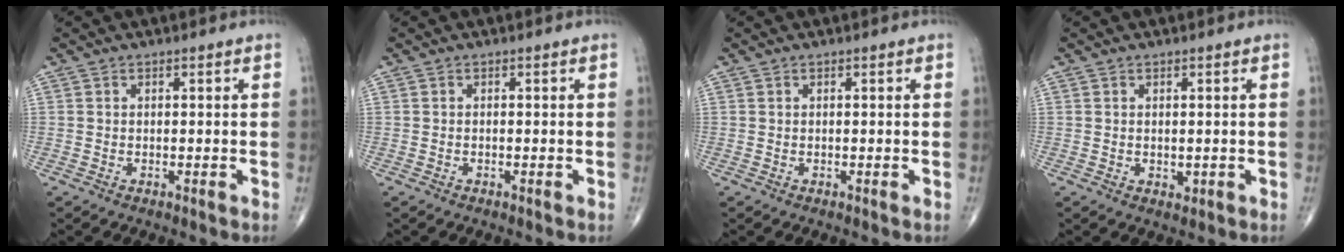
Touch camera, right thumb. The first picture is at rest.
{"total": 0.0}
{"total": 0.0}
{"total": 1.3, "force": [-0.1, 0.9, 0.9], "torque": [-0.012, -0.003, 0.003]}